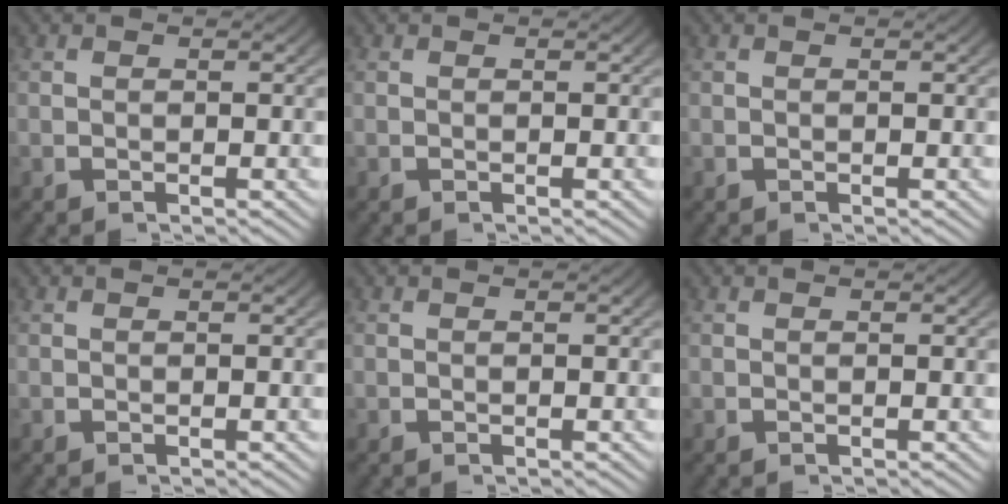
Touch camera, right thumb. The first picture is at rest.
{"total": 0.0}
{"total": 0.0}
{"total": 0.0}
{"total": 0.0}
{"total": 0.0}